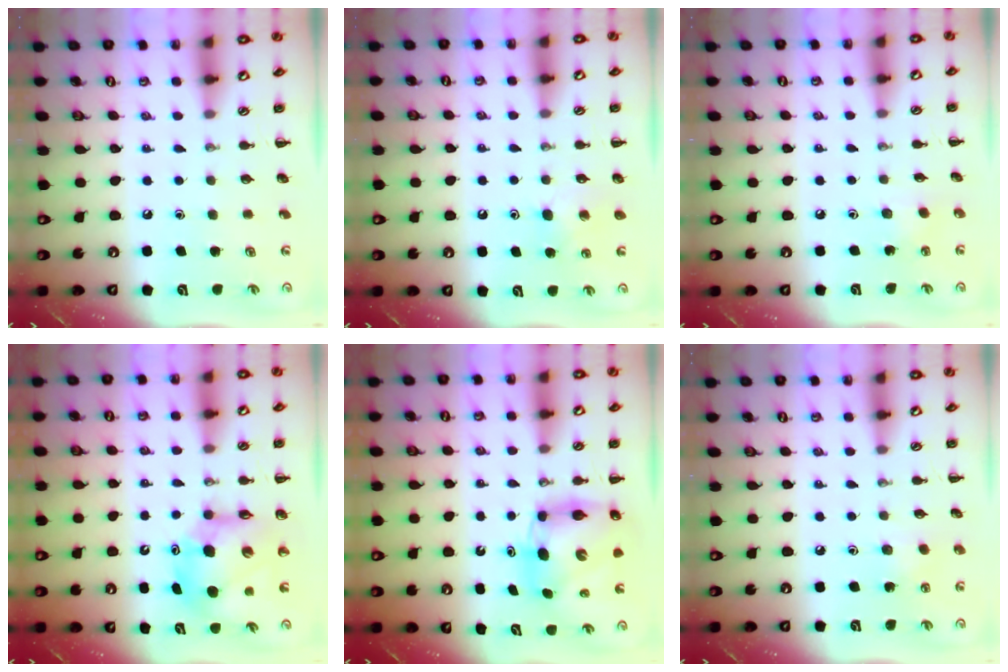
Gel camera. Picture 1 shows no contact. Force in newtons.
{"total": 4.9, "press": 4.7, "slide": 1.4}
{"total": 2.5, "press": 2.4, "slide": 0.8}
{"total": 10.2, "press": 9.8, "slide": 2.9}
{"total": 7.7, "press": 7.3, "slide": 2.3}
{"total": 3.2, "press": 3.0, "slide": 0.9}